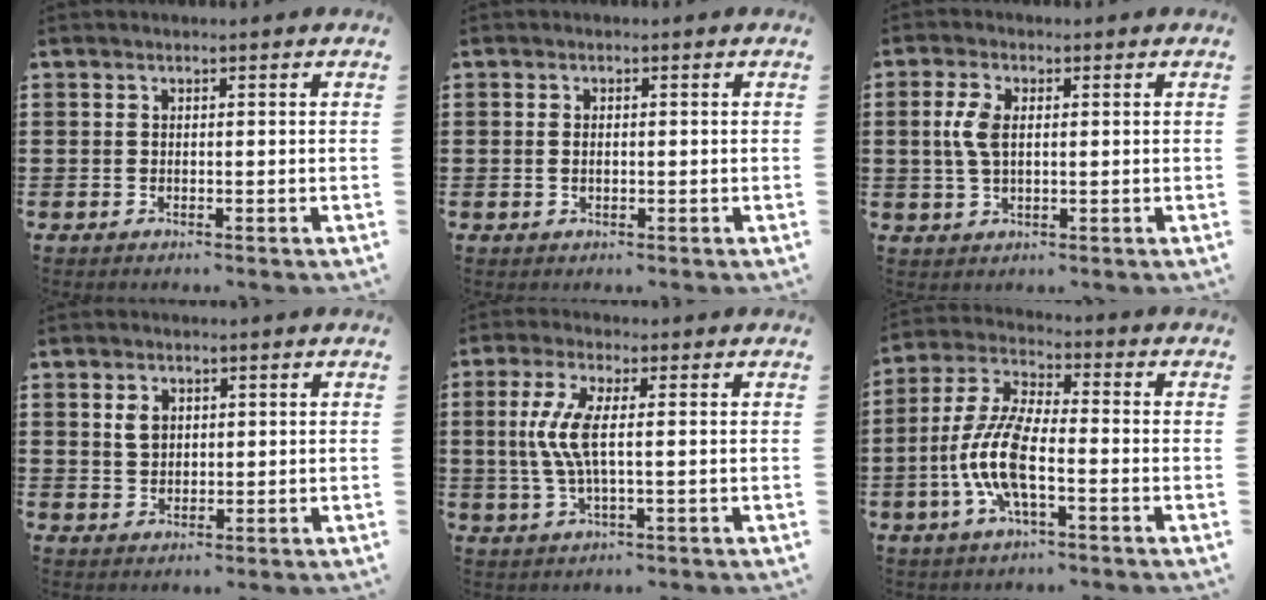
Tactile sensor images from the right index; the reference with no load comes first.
{"total": 1.2, "force": [0.0, 0.7, 1.0], "torque": [-0.022, 0.004, -0.001]}
{"total": 4.5, "force": [0.6, 2.2, 3.9], "torque": [-0.103, 0.001, 0.002]}
{"total": 2.7, "force": [0.9, 1.9, 1.7], "torque": [-0.041, 0.007, 0.016]}
{"total": 6.4, "force": [0.2, 1.3, 6.2], "torque": [-0.151, -0.015, -0.009]}
{"total": 9.4, "force": [-2.5, 3.2, 8.4], "torque": [-0.206, -0.014, -0.056]}